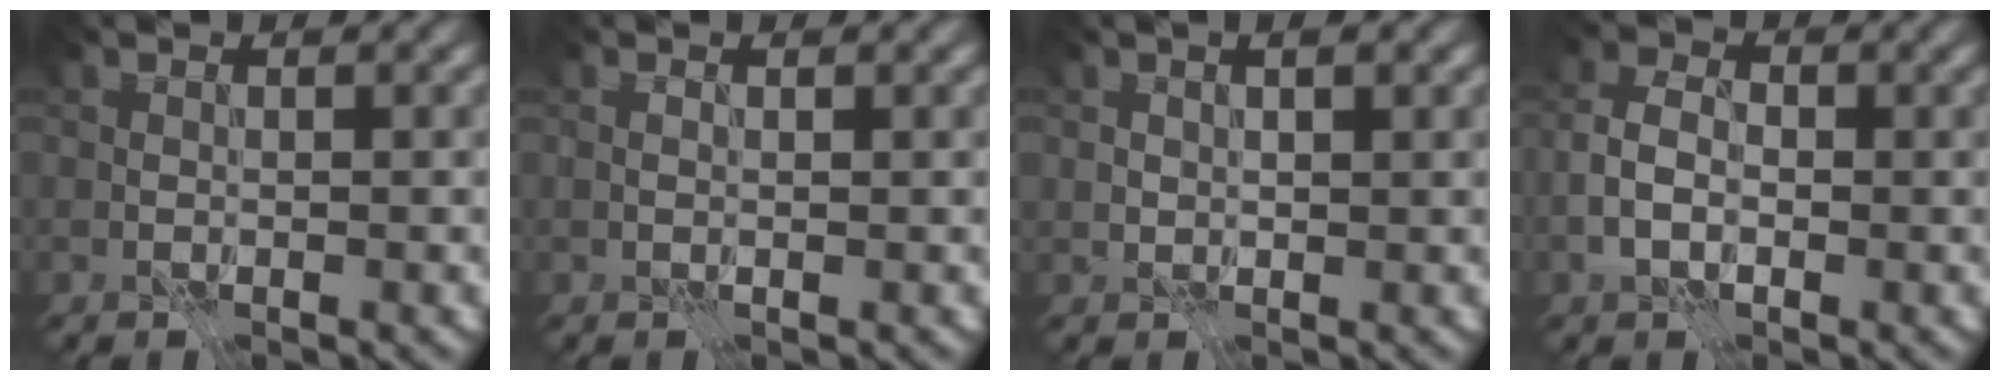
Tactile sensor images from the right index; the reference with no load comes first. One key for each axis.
{"total": 0.7, "fx": 0.2, "fy": 0.2, "fz": 0.7, "tx": -0.015, "ty": -0.001, "tz": 0.002}
{"total": 1.8, "fx": 0.8, "fy": 0.8, "fz": 1.3, "tx": -0.023, "ty": 0.002, "tz": 0.016}
{"total": 3.1, "fx": -0.9, "fy": 2.1, "fz": 2.2, "tx": -0.045, "ty": 0.005, "tz": -0.023}